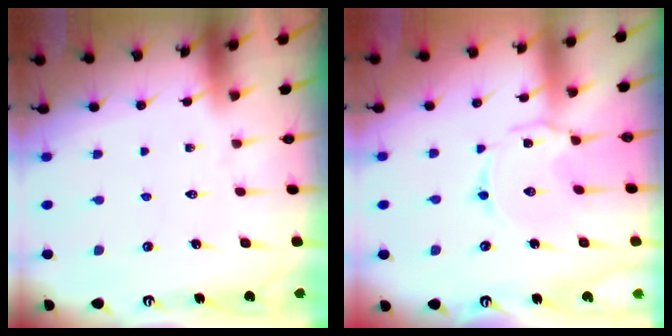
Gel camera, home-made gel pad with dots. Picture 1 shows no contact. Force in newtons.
{"total": 2.9, "press": 2.9, "slide": 0.4}